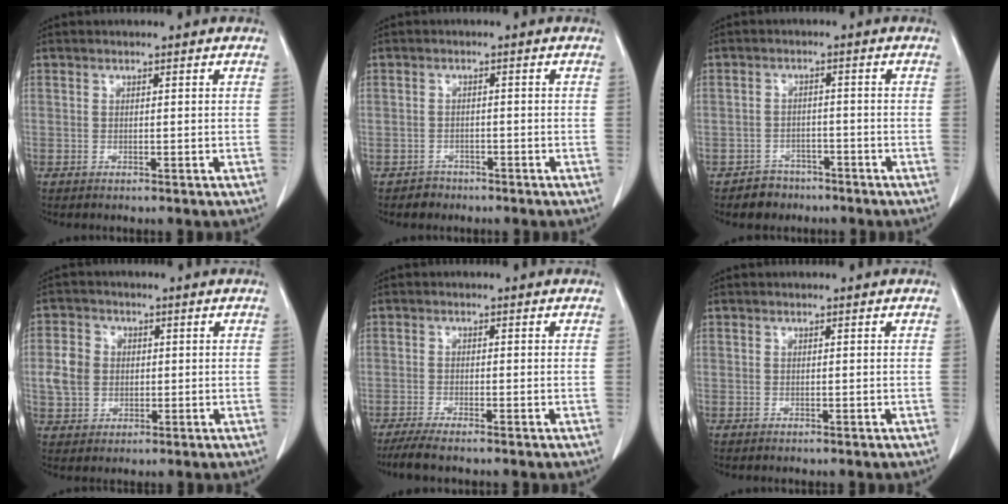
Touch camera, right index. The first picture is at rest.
{"total": 2.1, "force": [-1.4, 1.5, -0.4], "torque": [0.005, 0.009, -0.026]}
{"total": 3.7, "force": [-2.5, 2.6, -0.3], "torque": [0.004, 0.012, -0.039]}
{"total": 5.7, "force": [0.4, 5.0, 2.8], "torque": [-0.070, 0.016, 0.012]}
{"total": 4.1, "force": [-3.3, 0.0, 2.4], "torque": [-0.043, -0.009, -0.059]}
{"total": 0.0}